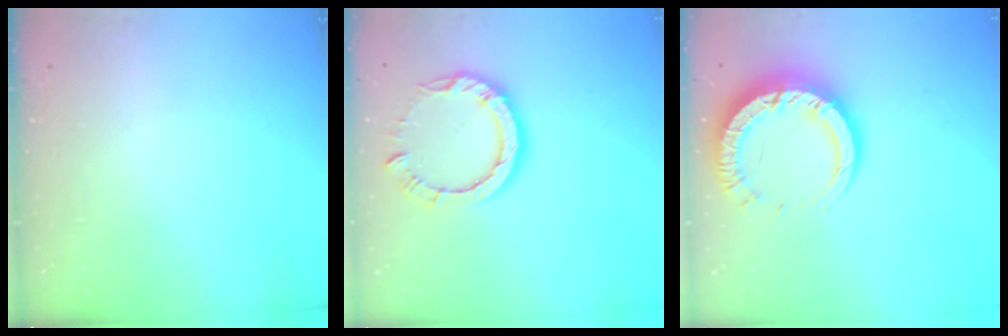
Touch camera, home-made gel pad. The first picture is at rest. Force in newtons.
{"total": 8.9, "press": 8.9, "slide": 1.0}
{"total": 12.4, "press": 12.4, "slide": 1.2}